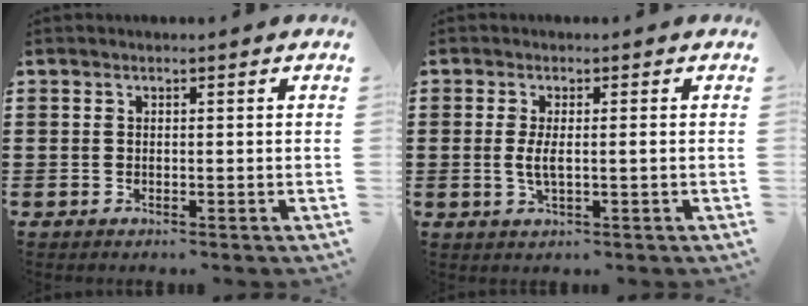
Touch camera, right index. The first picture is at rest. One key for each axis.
{"total": 3.2, "fx": 0.0, "fy": 0.4, "fz": 3.1, "tx": -0.072, "ty": -0.010, "tz": -0.005}